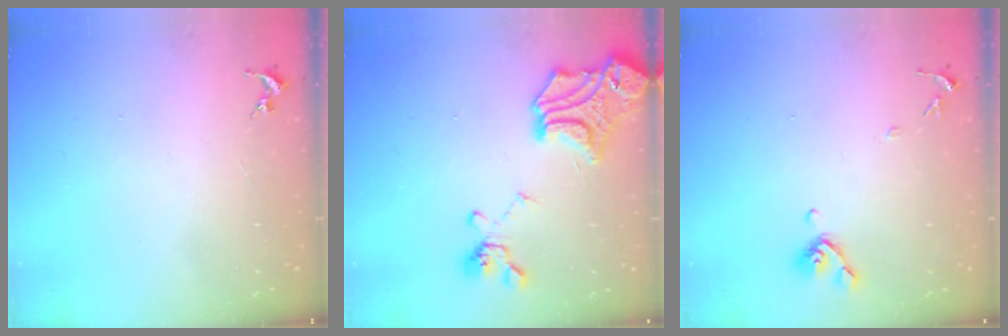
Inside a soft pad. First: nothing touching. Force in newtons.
{"total": 20.9, "press": 20.7, "slide": 2.1}
{"total": 7.7, "press": 7.6, "slide": 1.4}